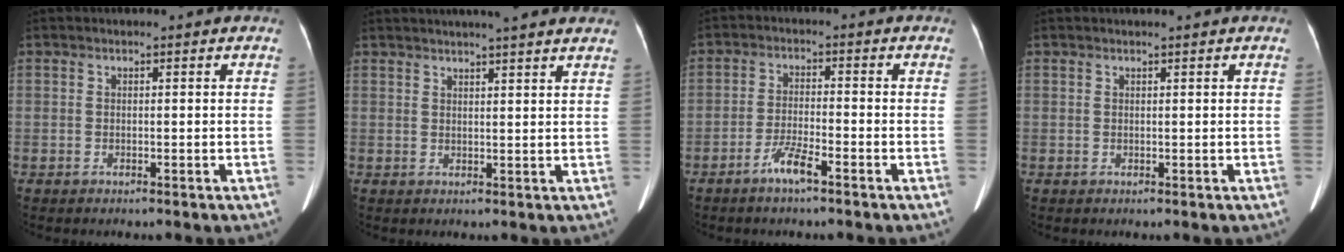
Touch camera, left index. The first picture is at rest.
{"total": 11.5, "force": [10.0, 0.6, 5.6], "torque": [-0.079, 0.024, 0.113]}
{"total": 4.2, "force": [-3.1, 0.2, 2.9], "torque": [-0.064, -0.005, -0.062]}
{"total": 0.5, "force": [0.4, -0.1, 0.3], "torque": [-0.007, 0.003, 0.013]}